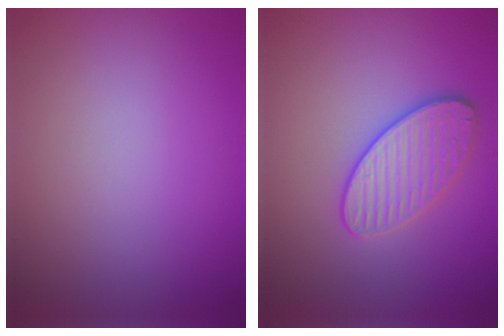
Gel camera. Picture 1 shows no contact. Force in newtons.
{"total": 3.5, "press": 3.4, "slide": 0.8}